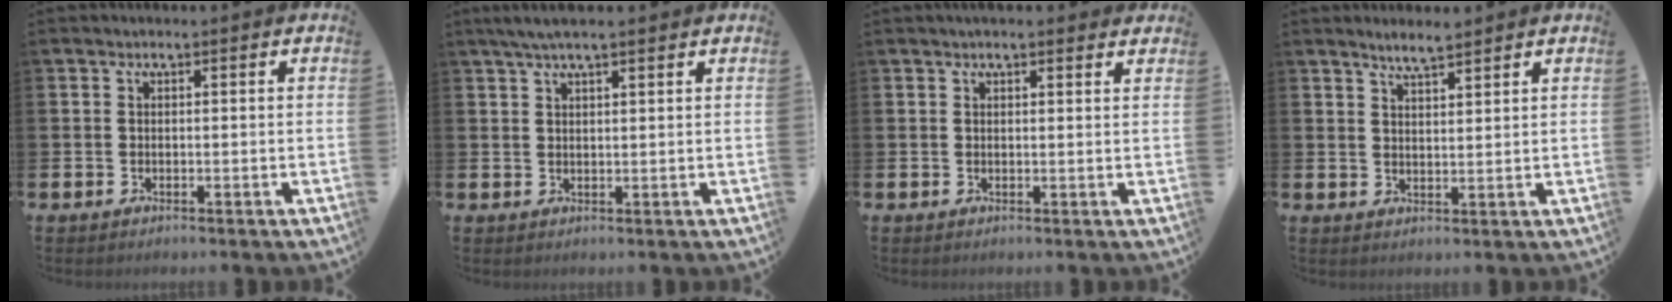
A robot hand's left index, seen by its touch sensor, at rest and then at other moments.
{"total": 3.4, "force": [2.5, 0.6, 2.1], "torque": [-0.046, 0.002, 0.046]}
{"total": 1.5, "force": [1.4, 0.2, 0.4], "torque": [-0.002, -0.001, 0.024]}
{"total": 3.5, "force": [3.4, 0.2, 0.9], "torque": [-0.017, -0.017, 0.059]}